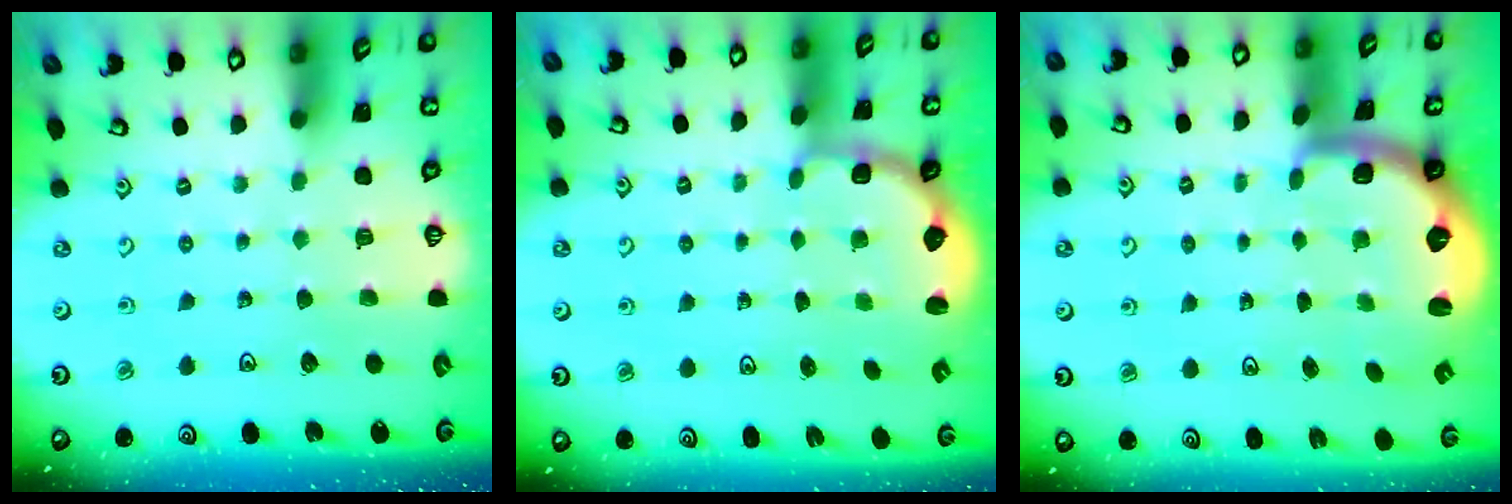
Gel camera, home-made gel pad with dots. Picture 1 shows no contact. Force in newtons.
{"total": 2.8, "press": 2.1, "slide": 1.9}
{"total": 2.1, "press": 1.9, "slide": 0.9}